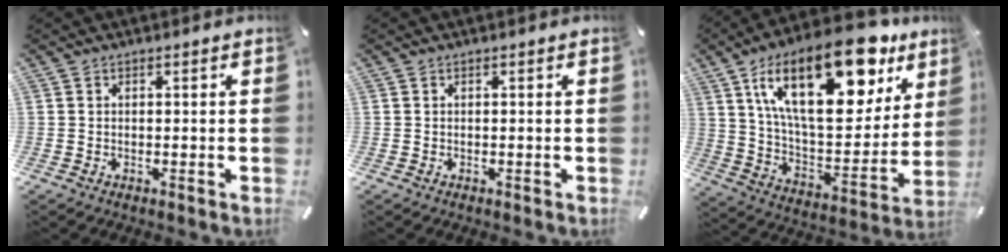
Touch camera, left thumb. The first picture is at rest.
{"total": 0.0}
{"total": 27.9, "force": [15.6, 12.3, 19.6], "torque": [-0.323, -0.084, 0.261]}